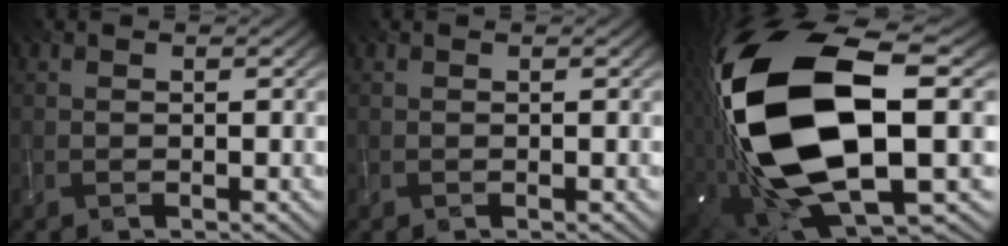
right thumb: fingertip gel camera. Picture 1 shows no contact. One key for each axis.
{"total": 0.0}
{"total": 21.5, "fx": -0.7, "fy": 10.3, "fz": 18.9, "tx": -0.435, "ty": -0.063, "tz": 0.015}